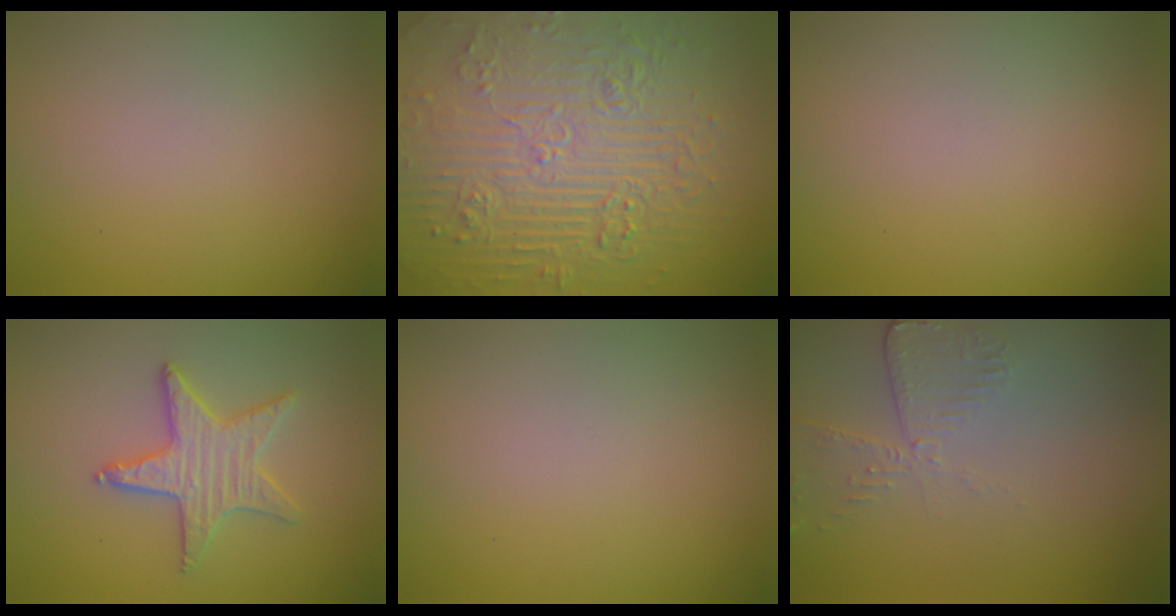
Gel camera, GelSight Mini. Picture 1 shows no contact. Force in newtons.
{"total": 11.2, "press": 7.4, "slide": 8.4}
{"total": 0.0}
{"total": 3.1, "press": 3.1, "slide": 0.2}
{"total": 0.0}
{"total": 2.5, "press": 2.3, "slide": 1.2}